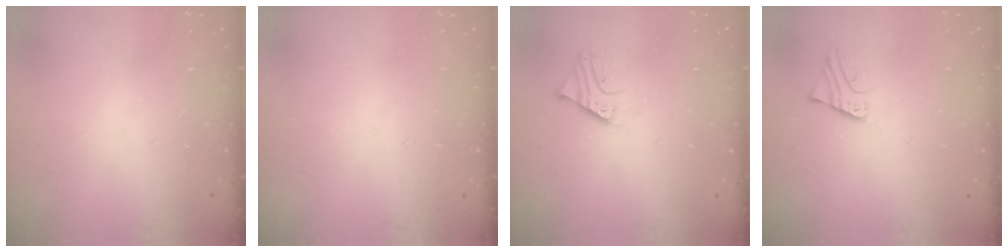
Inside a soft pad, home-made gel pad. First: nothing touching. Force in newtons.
{"total": 0.0}
{"total": 2.8, "press": 2.8, "slide": 0.2}
{"total": 2.1, "press": 2.1, "slide": 0.1}